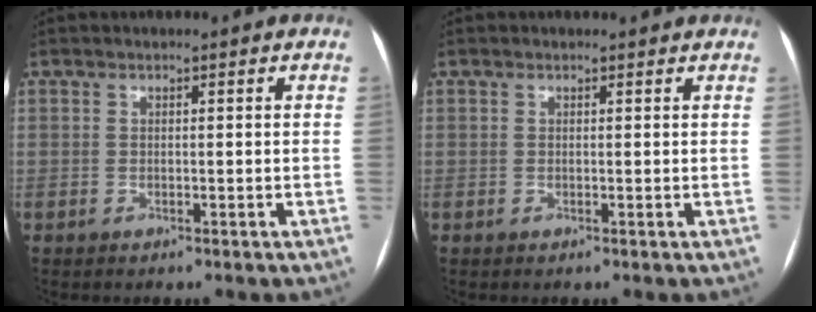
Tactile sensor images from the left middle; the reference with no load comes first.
{"total": 1.1, "force": [1.1, 0.3, 0.0], "torque": [-0.011, 0.005, 0.008]}